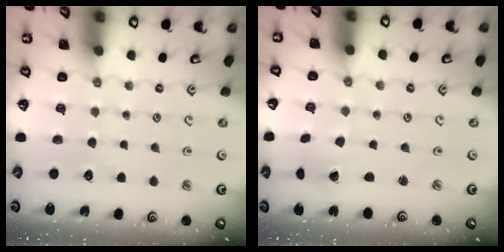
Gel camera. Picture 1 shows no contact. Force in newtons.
{"total": 0.6, "press": 0.6, "slide": 0.0}